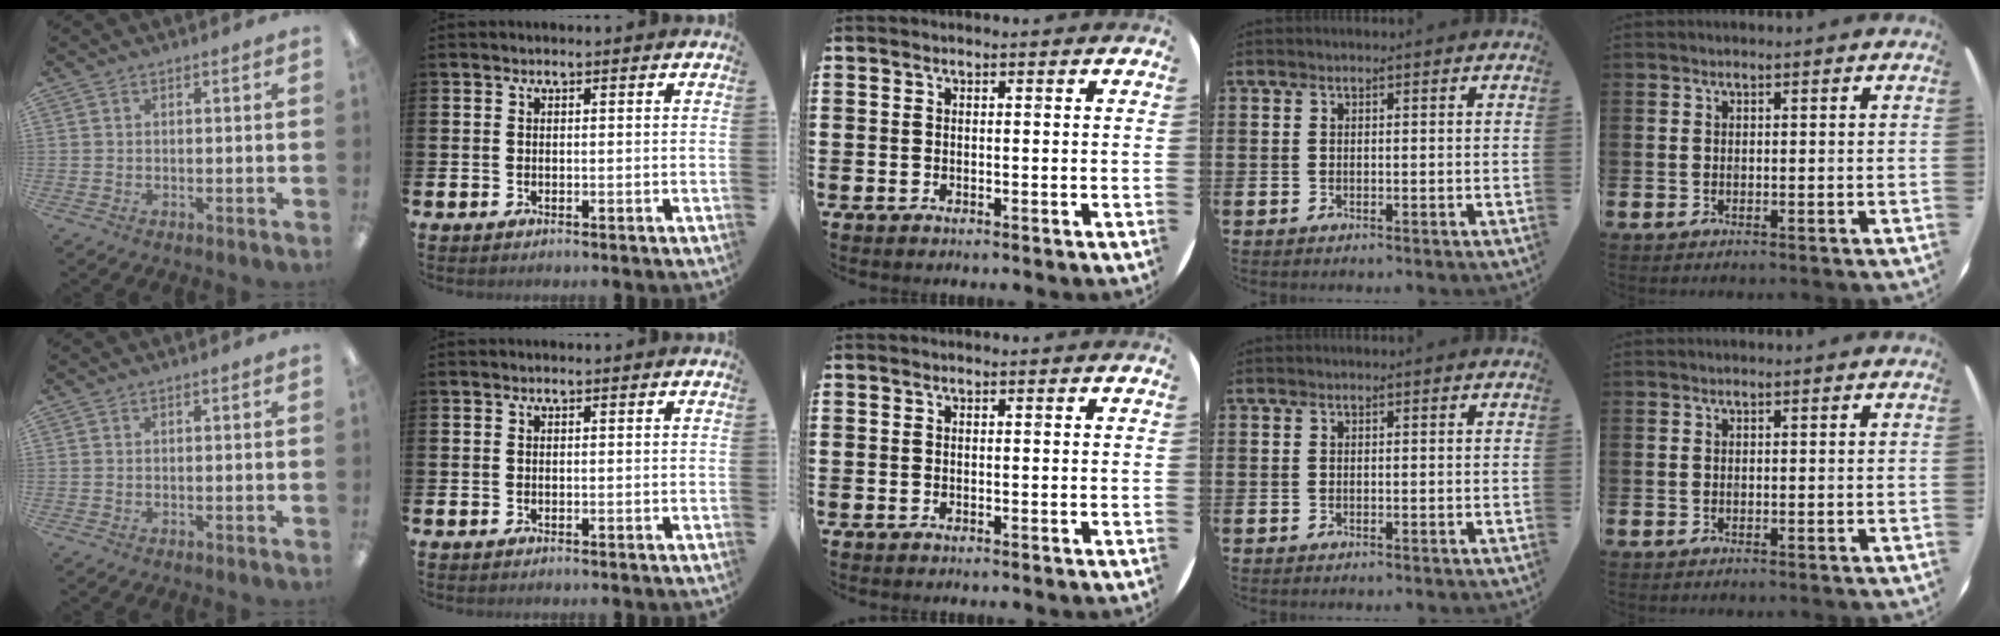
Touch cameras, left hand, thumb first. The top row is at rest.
{}